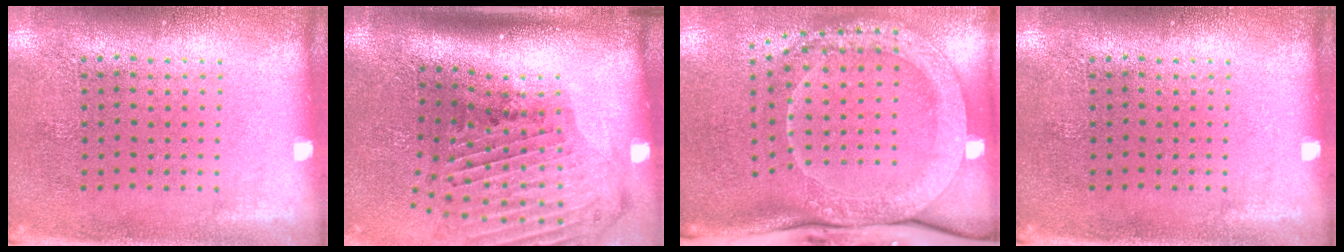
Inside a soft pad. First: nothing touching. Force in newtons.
{"total": 2.4, "press": 1.8, "slide": 1.6}
{"total": 2.7, "press": 2.2, "slide": 1.6}
{"total": 0.0}